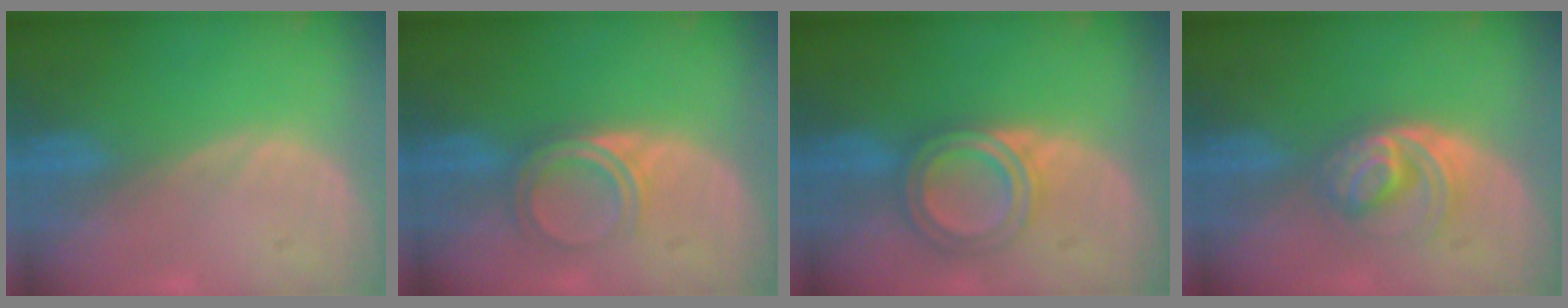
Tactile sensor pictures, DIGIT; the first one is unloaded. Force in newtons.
{"total": 4.7, "press": 4.1, "slide": 2.3}
{"total": 5.6, "press": 5.6, "slide": 0.1}
{"total": 6.3, "press": 5.4, "slide": 3.1}